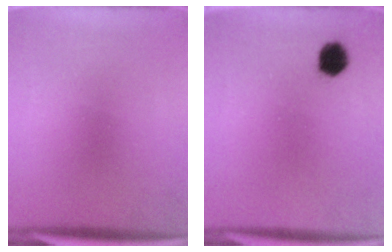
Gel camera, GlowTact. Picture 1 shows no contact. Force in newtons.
{"total": 4.8}